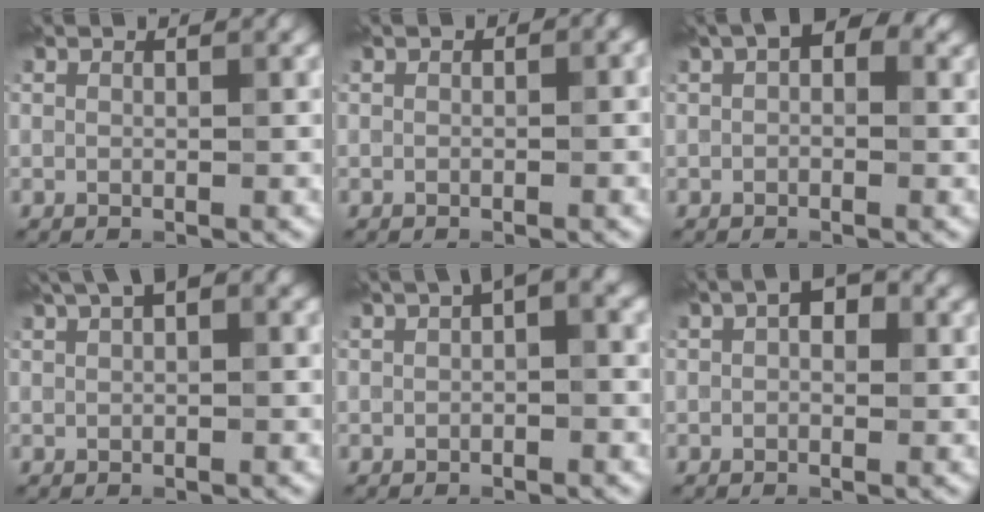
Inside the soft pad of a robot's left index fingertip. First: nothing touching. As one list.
[{"total": 1.0, "force": [0.0, 0.7, 0.8], "torque": [-0.007, 0.002, -0.001]}, {"total": 2.9, "force": [0.8, 1.8, 2.2], "torque": [-0.022, 0.011, 0.002]}, {"total": 3.1, "force": [1.6, 1.2, 2.4], "torque": [-0.038, 0.014, 0.029]}, {"total": 2.7, "force": [0.6, 1.0, 2.4], "torque": [-0.028, 0.016, 0.006]}, {"total": 2.1, "force": [0.3, 1.1, 1.8], "torque": [-0.026, 0.011, -0.002]}]